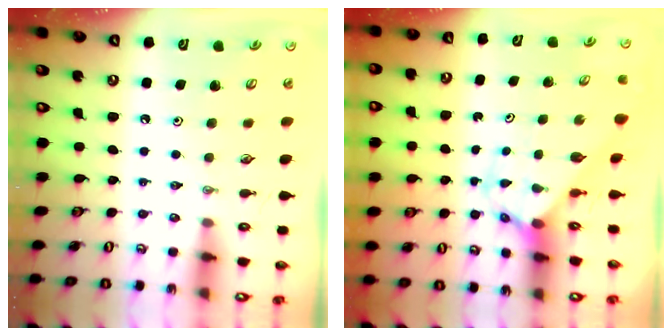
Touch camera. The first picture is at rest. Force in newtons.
{"total": 2.7, "press": 2.7, "slide": 0.2}